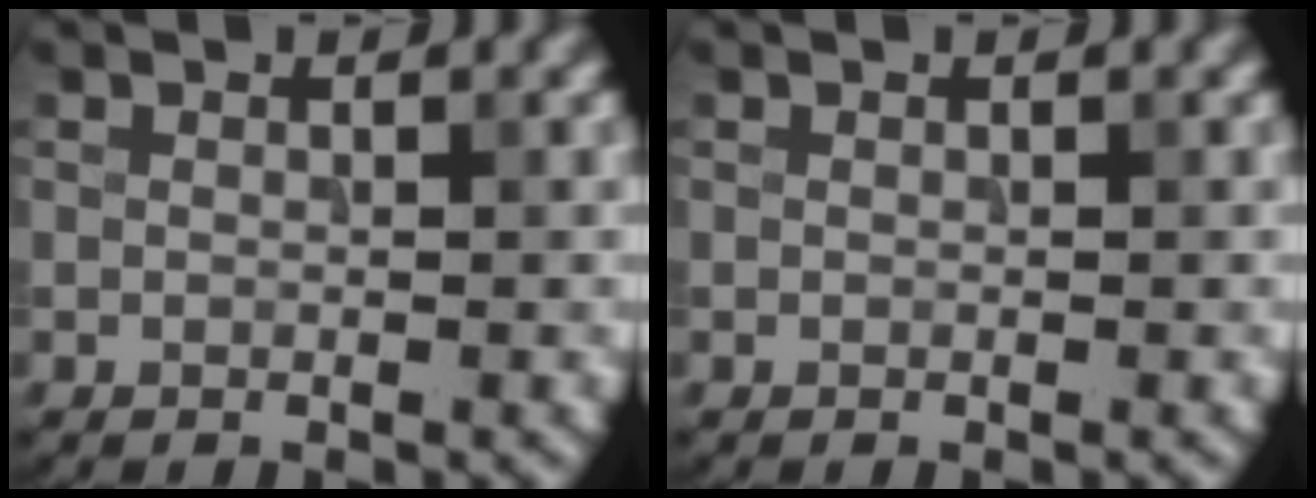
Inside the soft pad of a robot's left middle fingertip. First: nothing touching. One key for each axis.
{"total": 0.0}